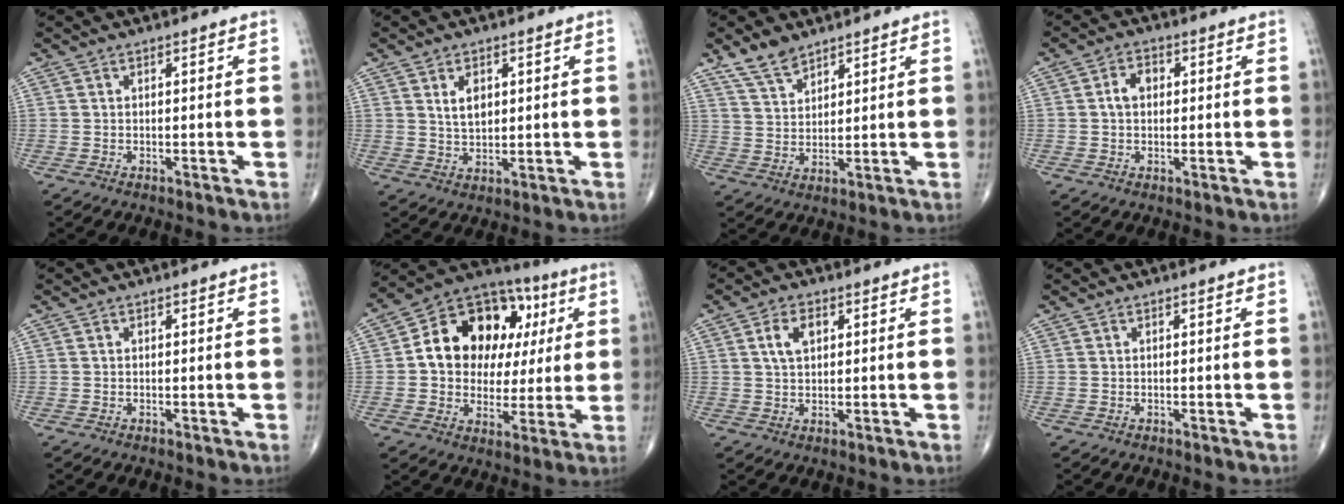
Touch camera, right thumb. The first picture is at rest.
{"total": 4.5, "force": [1.6, 2.8, 3.2], "torque": [-0.044, -0.014, 0.032]}
{"total": 5.7, "force": [4.5, 2.7, 2.4], "torque": [-0.032, -0.024, 0.092]}
{"total": 3.6, "force": [0.4, 2.6, 2.5], "torque": [-0.038, 0.013, 0.002]}
{"total": 0.0}
{"total": 20.5, "force": [4.5, 14.7, 13.5], "torque": [-0.161, 0.027, 0.072]}
{"total": 4.8, "force": [1.5, 2.9, 3.5], "torque": [-0.062, 0.002, 0.027]}
{"total": 0.0}